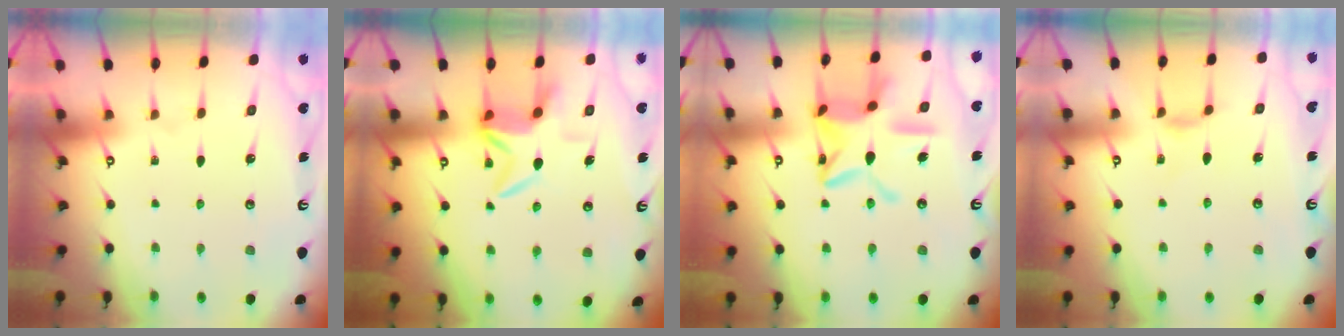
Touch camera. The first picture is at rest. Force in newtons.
{"total": 6.5, "press": 6.5, "slide": 1.0}
{"total": 16.8, "press": 16.8, "slide": 1.4}
{"total": 2.3, "press": 2.3, "slide": 0.5}